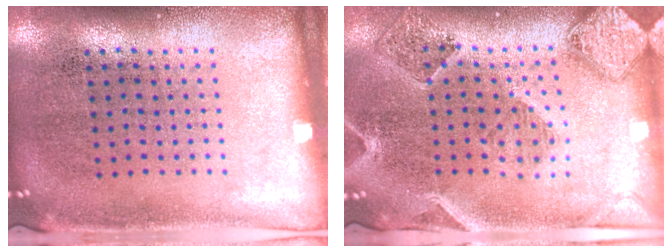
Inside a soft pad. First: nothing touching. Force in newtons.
{"total": 1.6, "press": 1.6, "slide": 0.3}